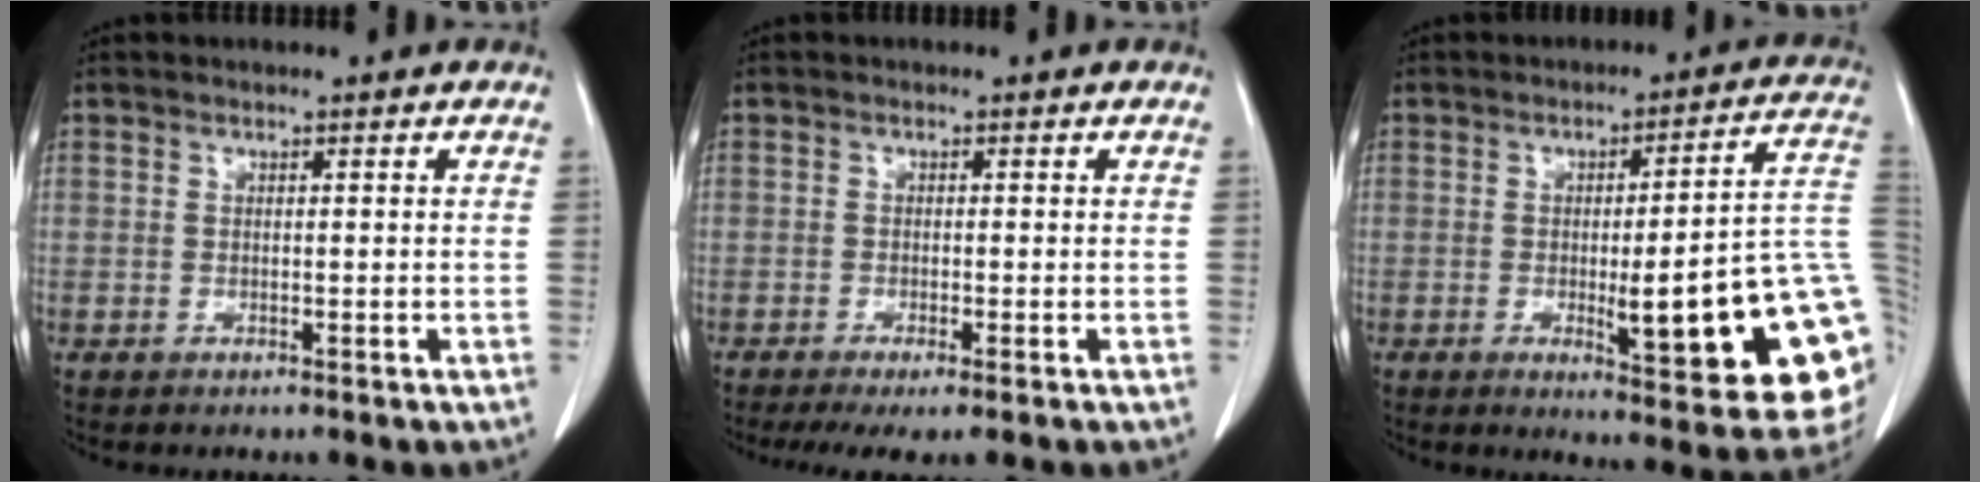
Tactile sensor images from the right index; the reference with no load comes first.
{"total": 4.5, "force": [-3.0, 0.4, 3.3], "torque": [-0.051, -0.013, -0.049]}
{"total": 21.3, "force": [-3.7, 2.7, 20.8], "torque": [-0.183, 0.006, -0.038]}